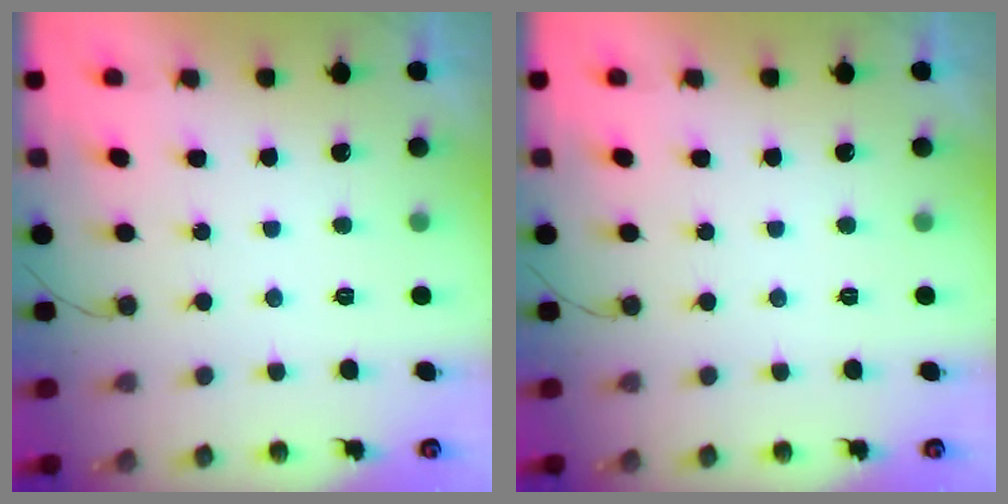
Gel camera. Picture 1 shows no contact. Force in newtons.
{"total": 0.0}